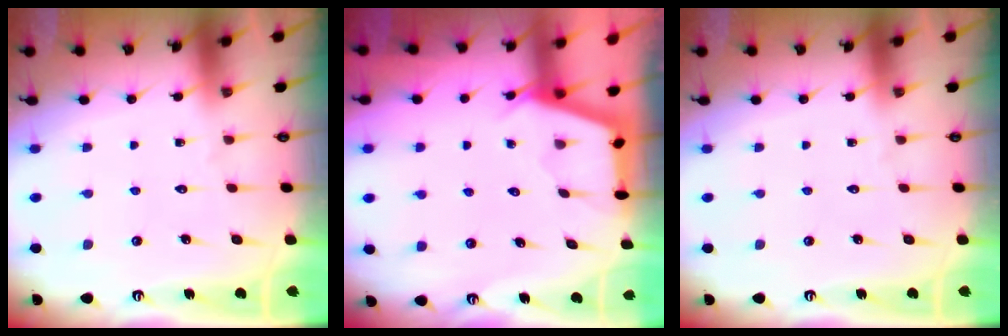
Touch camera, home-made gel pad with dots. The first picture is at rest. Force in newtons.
{"total": 2.9, "press": 2.9, "slide": 0.3}
{"total": 0.0}